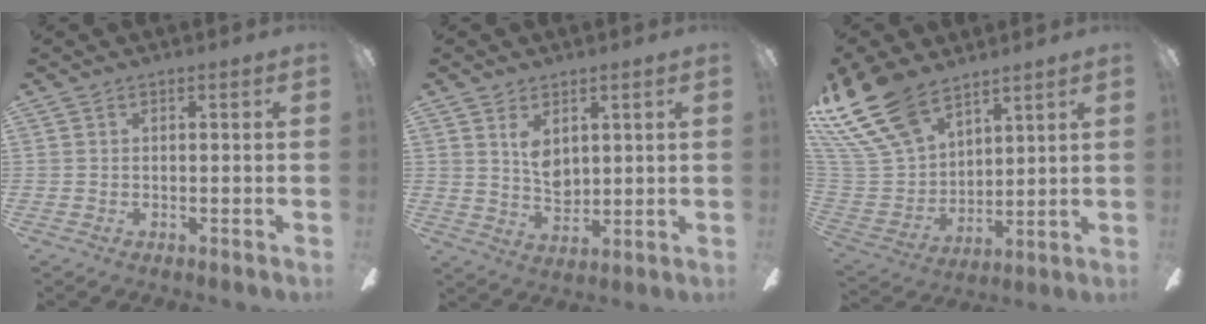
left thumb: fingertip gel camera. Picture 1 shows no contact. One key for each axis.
{"total": 6.1, "fx": 3.1, "fy": 3.9, "fz": 3.6, "tx": -0.055, "ty": -0.013, "tz": 0.054}
{"total": 20.3, "fx": 14.4, "fy": 10.2, "fz": 9.9, "tx": -0.248, "ty": -0.076, "tz": 0.269}